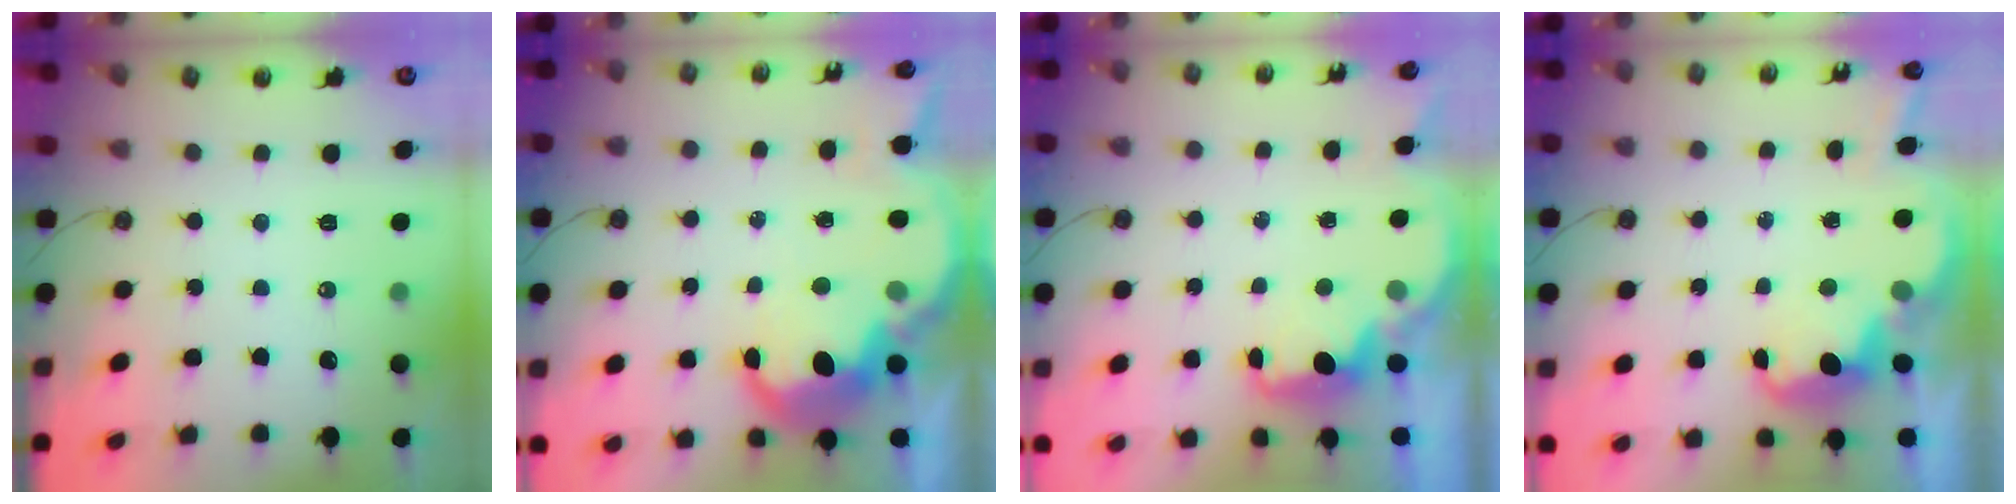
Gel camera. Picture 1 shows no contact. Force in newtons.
{"total": 13.1, "press": 13.1, "slide": 0.6}
{"total": 2.4, "press": 2.3, "slide": 0.8}
{"total": 4.5, "press": 4.4, "slide": 0.6}